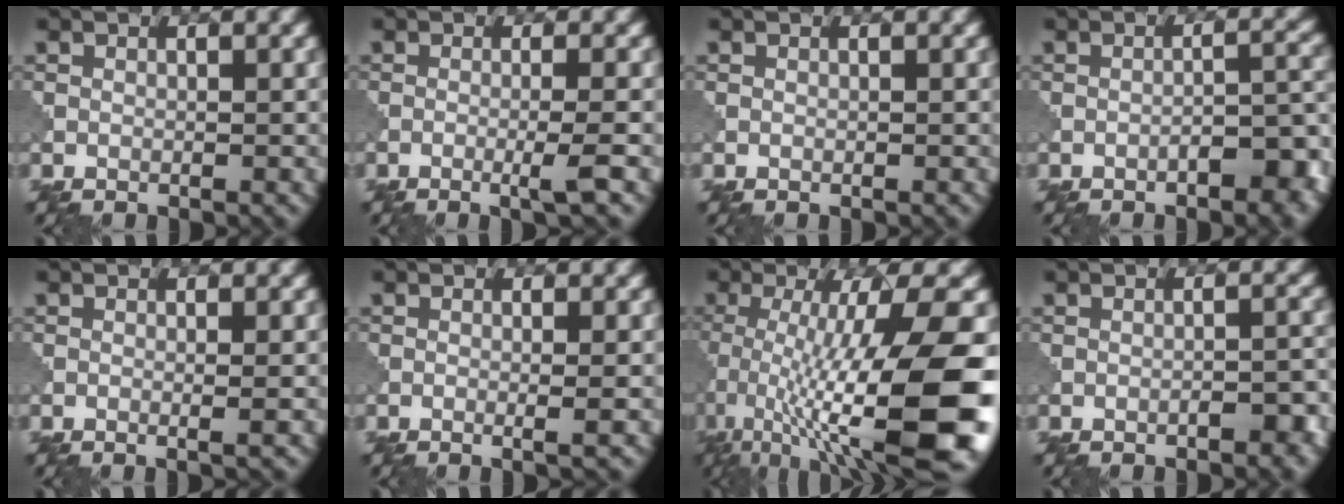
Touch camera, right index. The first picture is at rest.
{"total": 2.6, "force": [-0.8, 0.2, 2.4], "torque": [-0.038, 0.002, -0.023]}
{"total": 0.0}
{"total": 5.0, "force": [-2.7, 1.8, 3.9], "torque": [-0.052, 0.012, -0.036]}
{"total": 1.3, "force": [-0.1, 0.3, 1.2], "torque": [-0.016, -0.001, -0.006]}
{"total": 1.6, "force": [-0.2, 0.4, 1.6], "torque": [-0.021, -0.002, -0.009]}
{"total": 14.4, "force": [-3.1, 3.7, 13.6], "torque": [-0.215, -0.006, -0.046]}
{"total": 2.5, "force": [-1.4, 0.8, 2.0], "torque": [-0.031, 0.005, -0.020]}